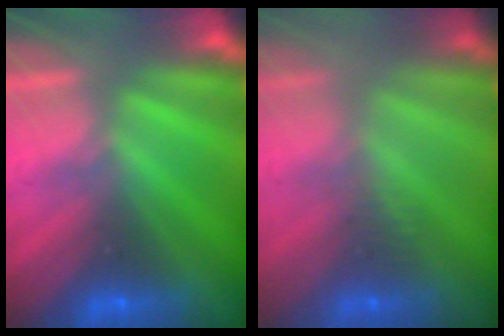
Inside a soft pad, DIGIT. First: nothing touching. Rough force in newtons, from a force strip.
{"total": 2.6}